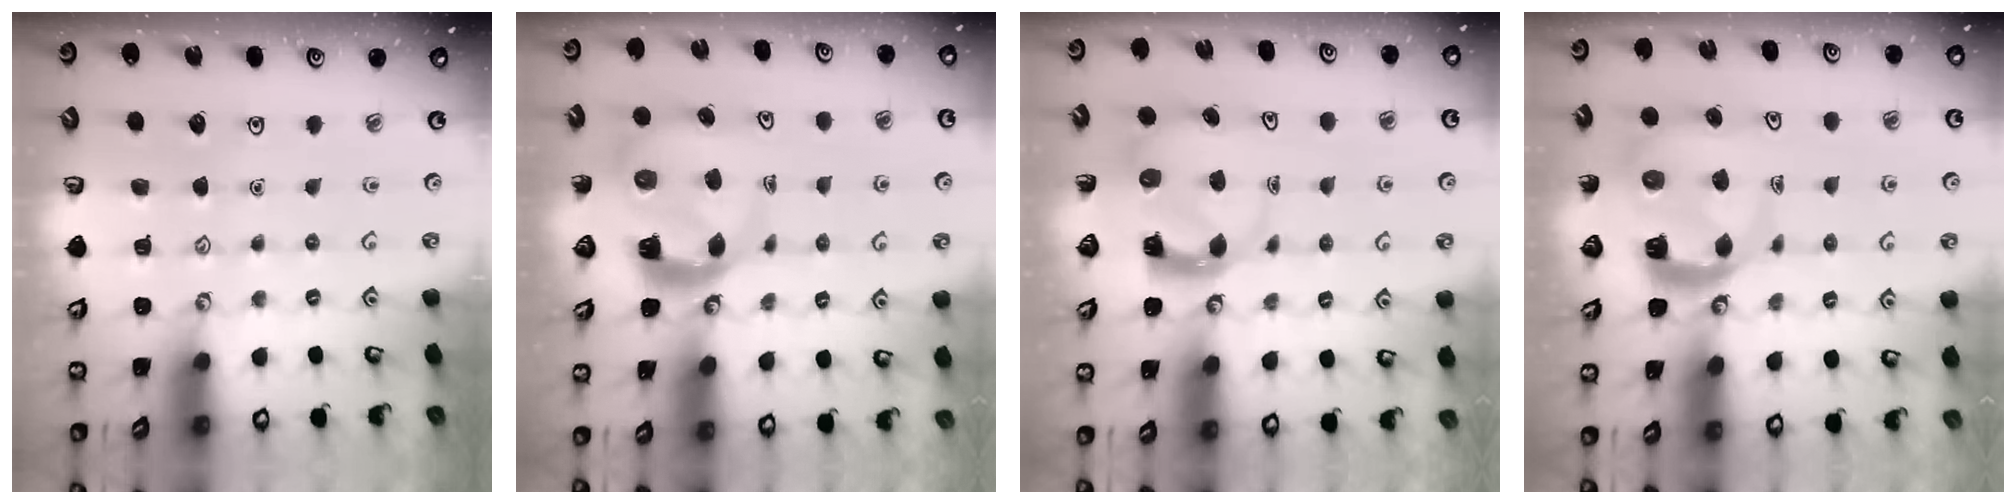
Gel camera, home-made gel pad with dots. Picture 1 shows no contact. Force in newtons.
{"total": 5.4, "press": 5.3, "slide": 0.8}
{"total": 3.7, "press": 3.6, "slide": 0.5}
{"total": 5.8, "press": 5.7, "slide": 0.7}